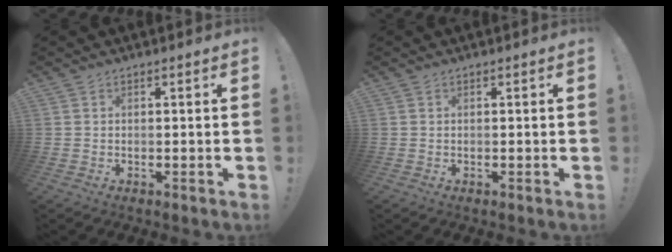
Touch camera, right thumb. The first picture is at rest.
{"total": 0.0}